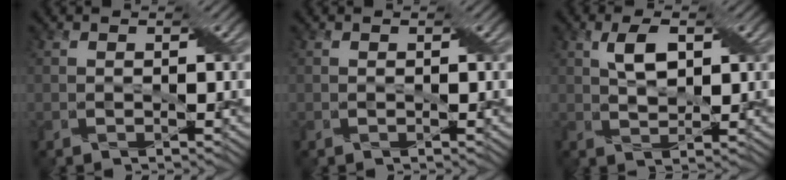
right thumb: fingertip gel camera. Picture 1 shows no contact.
{"total": 0.0}
{"total": 4.0, "force": [1.3, 1.9, 3.3], "torque": [-0.073, 0.007, 0.027]}